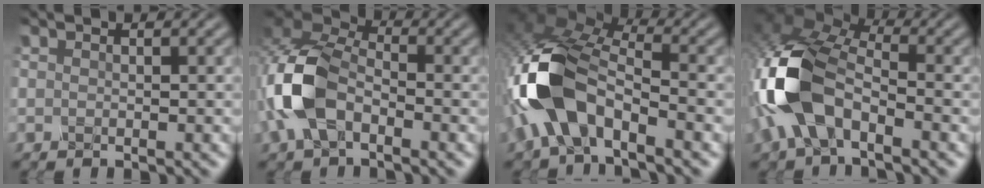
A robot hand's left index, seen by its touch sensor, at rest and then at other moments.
{"total": 8.1, "force": [-2.1, 5.3, 5.8], "torque": [-0.140, 0.013, -0.060]}
{"total": 10.3, "force": [-3.7, 5.6, 7.8], "torque": [-0.170, 0.006, -0.083]}
{"total": 10.3, "force": [-3.0, 5.9, 7.9], "torque": [-0.187, 0.003, -0.069]}